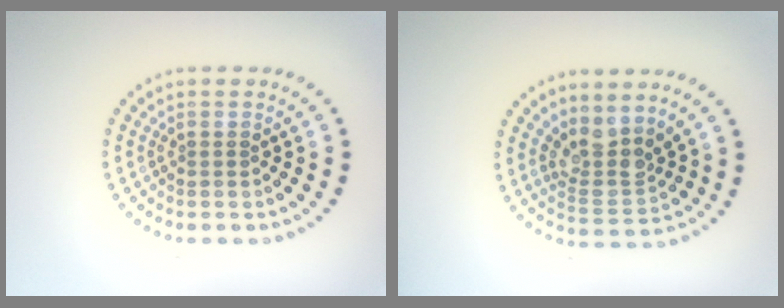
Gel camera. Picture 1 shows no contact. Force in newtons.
{"total": 3.3, "press": 2.5, "slide": 2.1}